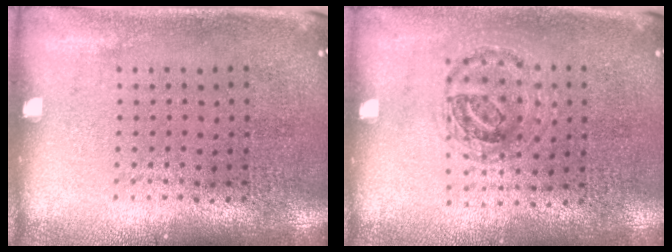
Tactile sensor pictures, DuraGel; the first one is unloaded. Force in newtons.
{"total": 0.9, "press": 0.9, "slide": 0.1}